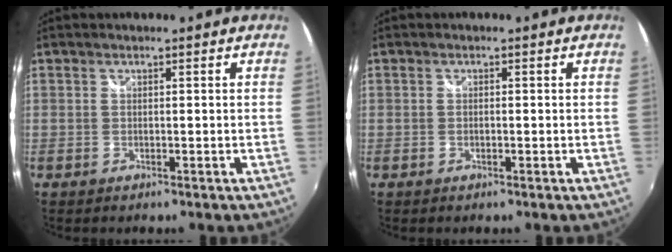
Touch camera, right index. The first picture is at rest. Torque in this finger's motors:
{"motor_torque": [-0.41, 0.08, -0.04, 0.00]}